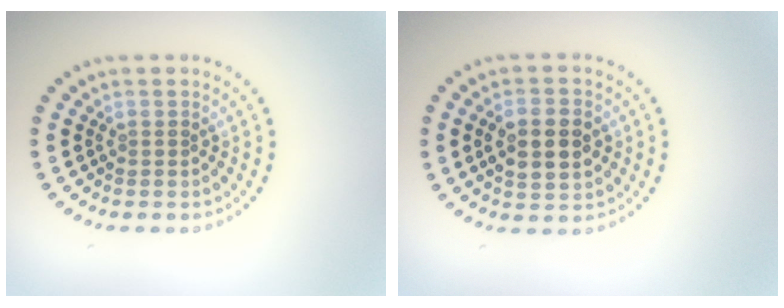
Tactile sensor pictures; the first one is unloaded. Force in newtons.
{"total": 5.0, "press": 5.0, "slide": 0.3}